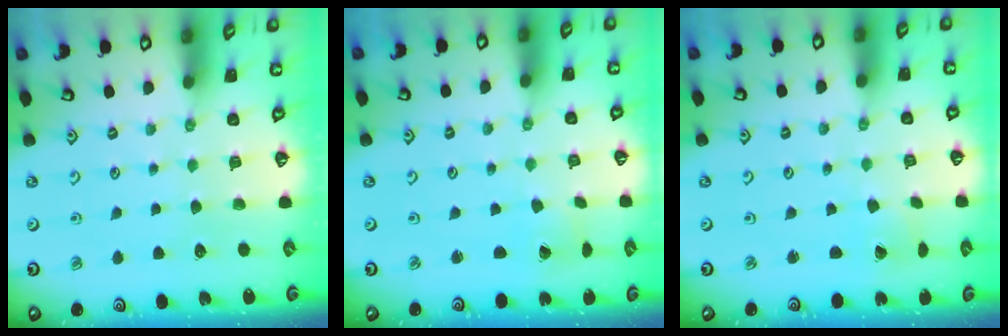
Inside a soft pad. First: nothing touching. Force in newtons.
{"total": 1.1, "press": 1.1, "slide": 0.1}
{"total": 1.8, "press": 1.8, "slide": 0.1}